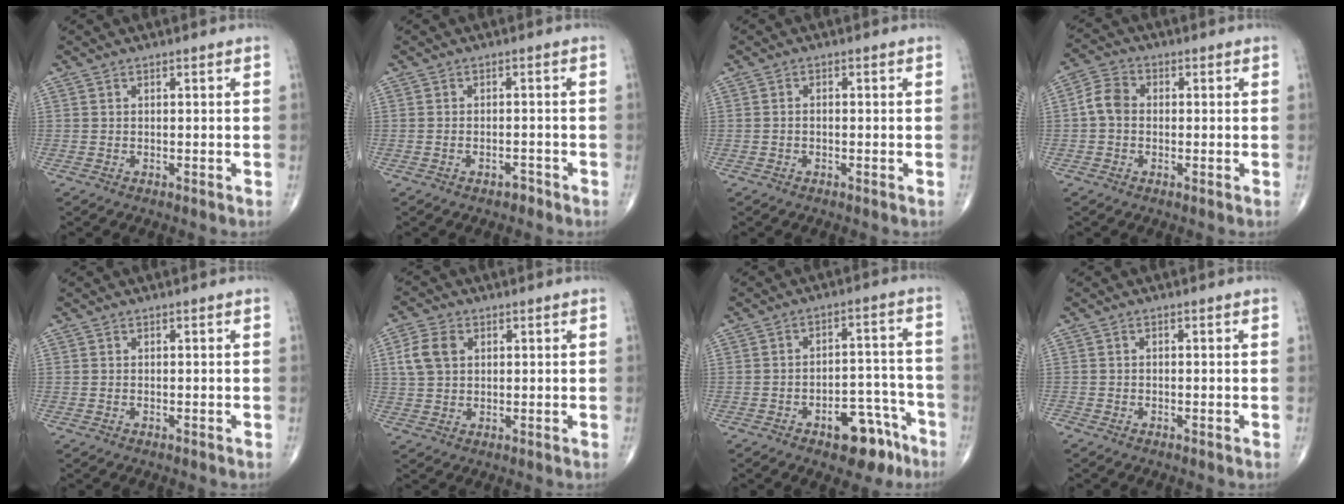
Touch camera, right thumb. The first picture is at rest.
{"total": 1.7, "force": [-1.3, 0.9, 0.7], "torque": [-0.014, 0.013, -0.017]}
{"total": 0.9, "force": [-0.3, 0.6, 0.6], "torque": [-0.011, 0.003, -0.006]}
{"total": 5.0, "force": [-0.3, 3.9, 3.1], "torque": [-0.053, 0.016, -0.016]}
{"total": 0.0}
{"total": 6.2, "force": [1.7, 4.5, 3.9], "torque": [-0.076, 0.006, 0.032]}
{"total": 10.9, "force": [-6.5, 5.4, 6.8], "torque": [-0.061, 0.057, -0.084]}
{"total": 0.6, "force": [-0.6, 0.1, 0.2], "torque": [0.003, 0.000, -0.015]}